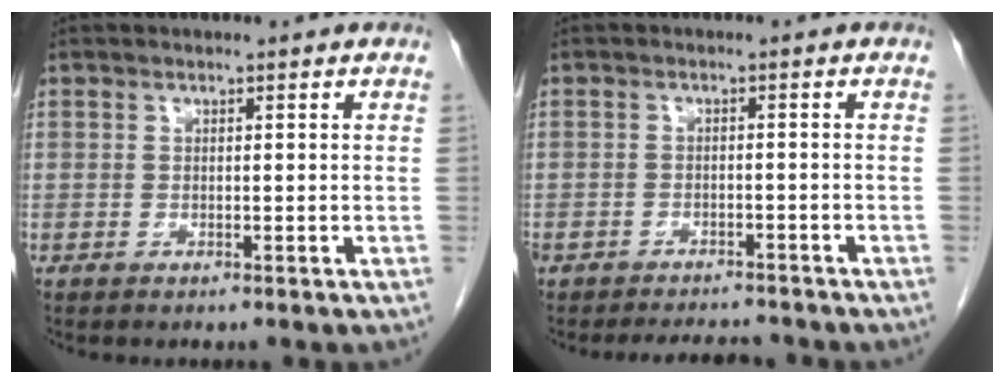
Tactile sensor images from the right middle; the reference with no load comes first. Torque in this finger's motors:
{"motor_torque": [0.14, -0.11, 0.03, 0.05]}